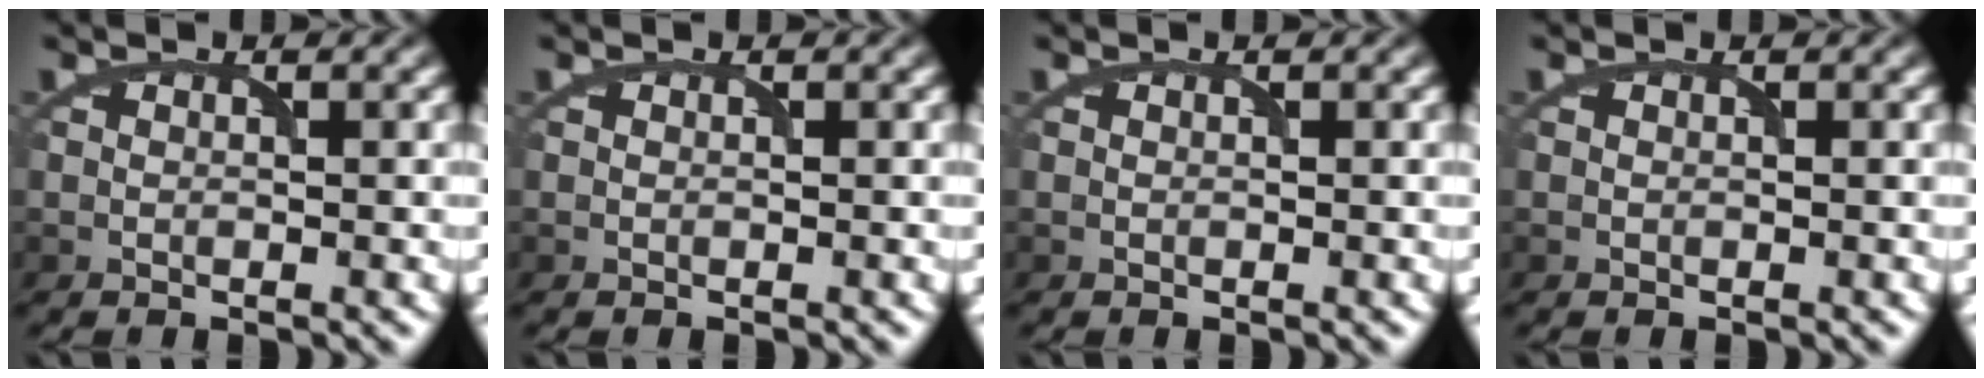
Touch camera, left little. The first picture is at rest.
{"total": 0.0}
{"total": 0.0}
{"total": 0.0}